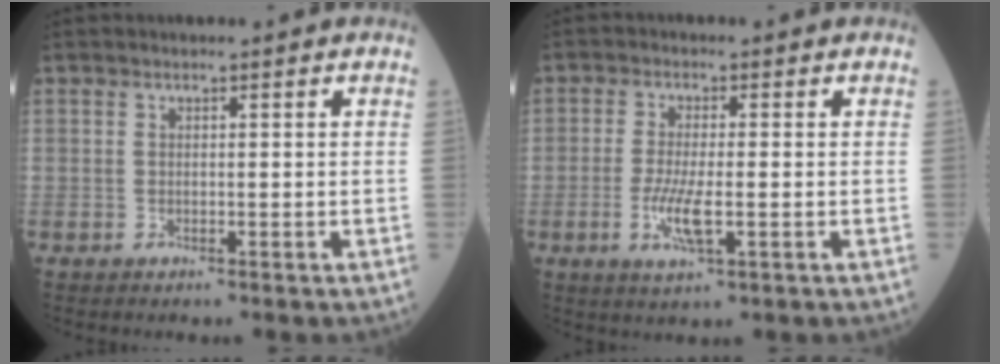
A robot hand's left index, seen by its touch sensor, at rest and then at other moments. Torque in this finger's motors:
{"motor_torque": [0.13, 0.06, 0.15, 0.06]}